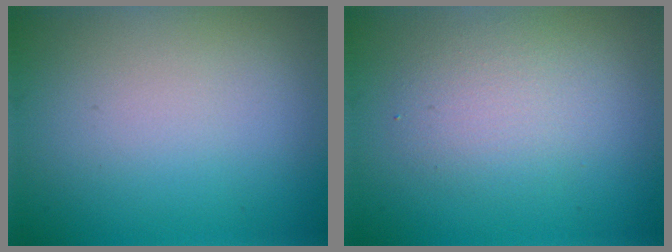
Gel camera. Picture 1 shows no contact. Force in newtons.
{"total": 2.7, "press": 2.7, "slide": 0.3}